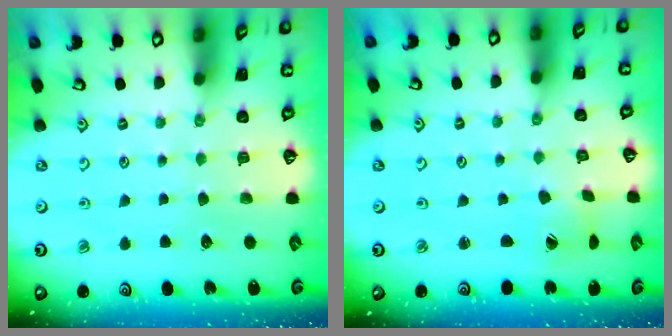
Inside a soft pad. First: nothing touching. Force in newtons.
{"total": 2.2, "press": 2.2, "slide": 0.3}